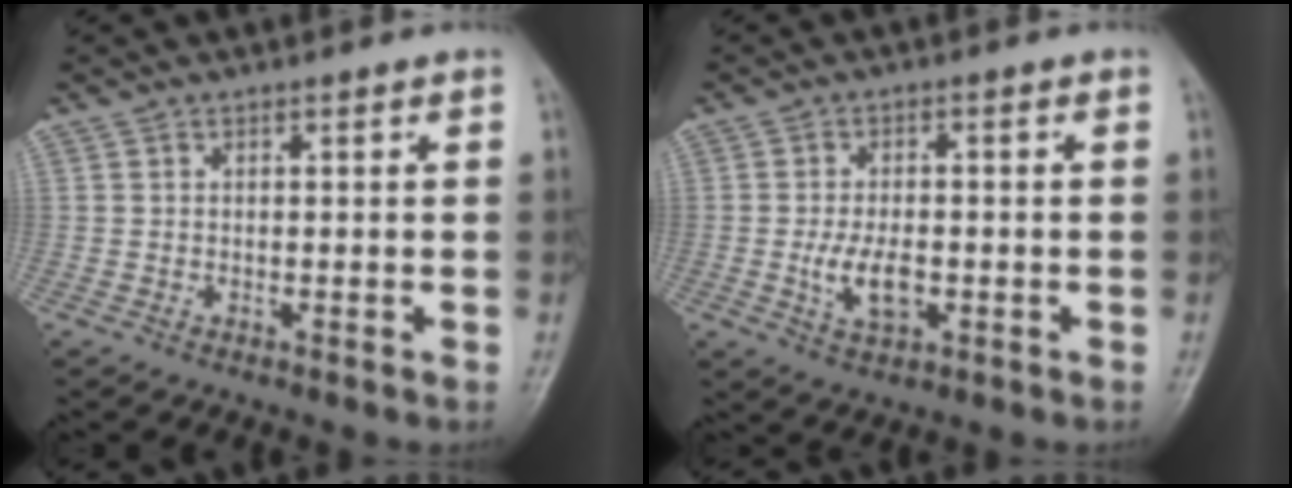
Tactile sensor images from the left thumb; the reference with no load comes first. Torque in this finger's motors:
{"motor_torque": [0.01, 0.68, 0.53, 0.00, 0.05]}